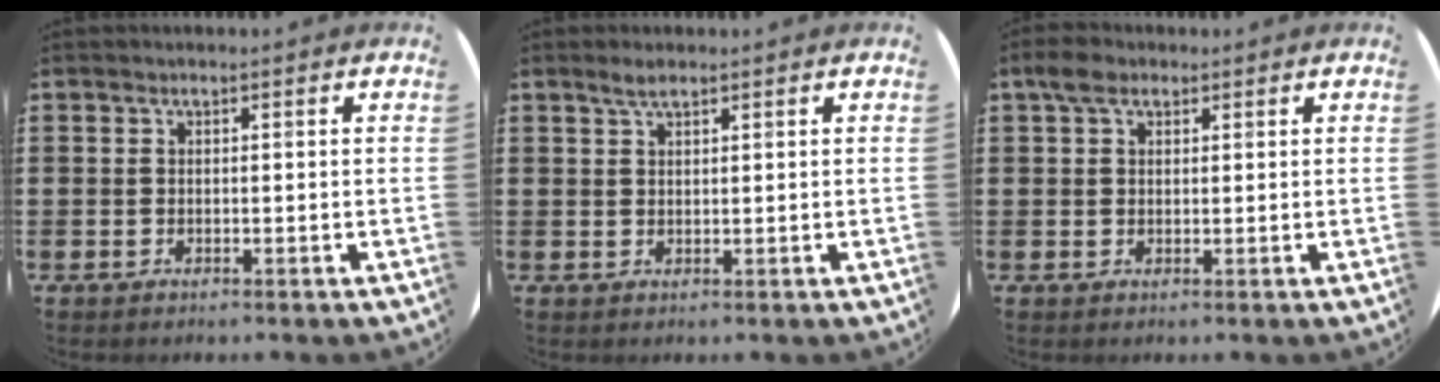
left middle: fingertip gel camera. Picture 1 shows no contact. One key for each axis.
{"total": 1.8, "fx": 1.4, "fy": 0.4, "fz": 1.0, "tx": -0.022, "ty": 0.004, "tz": 0.025}
{"total": 2.6, "fx": 1.8, "fy": 1.5, "fz": 1.2, "tx": -0.020, "ty": 0.006, "tz": 0.031}